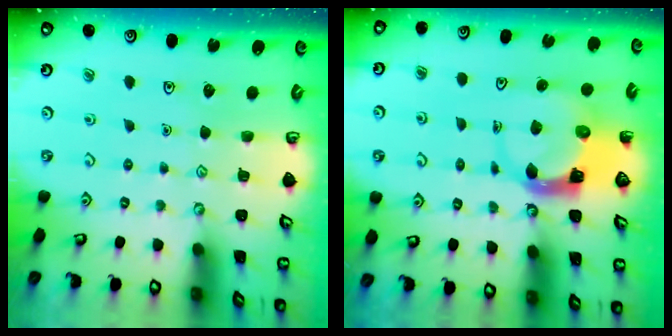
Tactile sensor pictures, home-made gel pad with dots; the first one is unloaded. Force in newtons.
{"total": 5.4, "press": 5.3, "slide": 1.0}